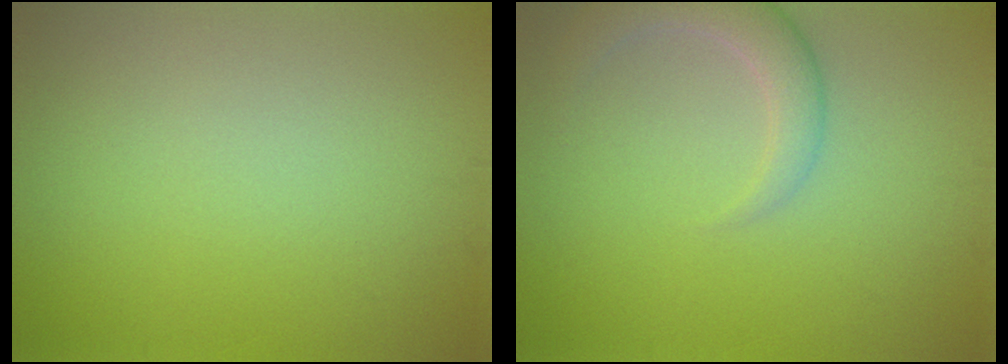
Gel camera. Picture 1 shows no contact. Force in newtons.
{"total": 3.3, "press": 3.3, "slide": 0.4}